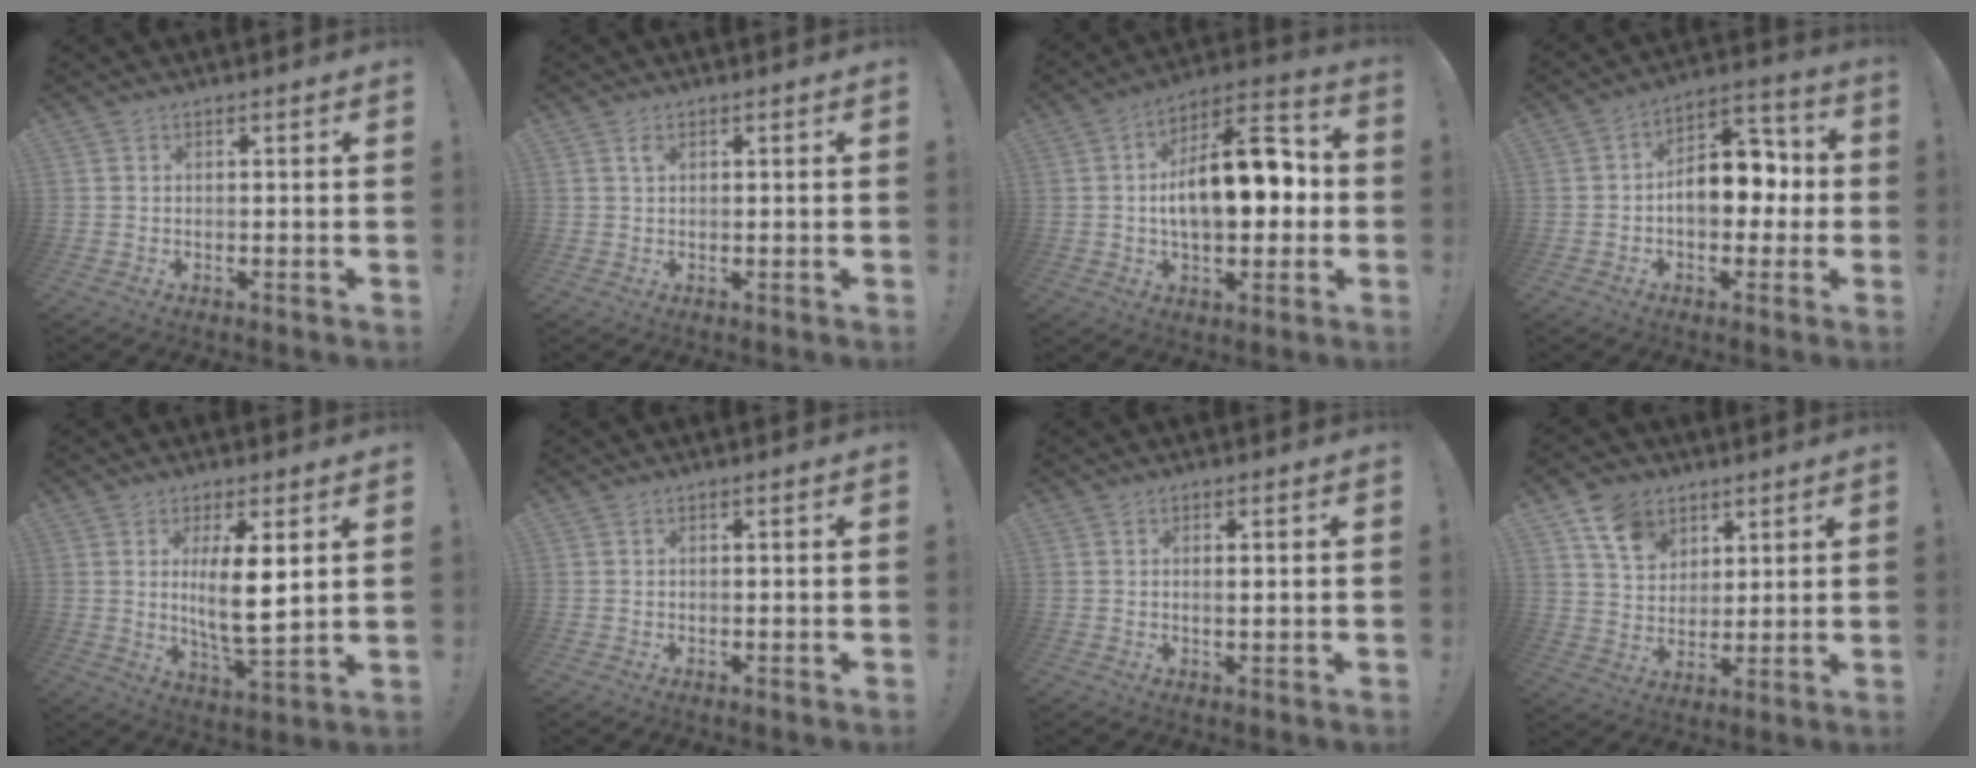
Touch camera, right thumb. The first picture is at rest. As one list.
[{"total": 1.5, "force": [0.8, 0.6, 1.1], "torque": [-0.015, -0.002, 0.012]}, {"total": 17.8, "force": [-0.2, 9.3, 15.2], "torque": [-0.224, 0.012, -0.005]}, {"total": 13.0, "force": [-0.8, 8.7, 9.6], "torque": [-0.127, 0.016, -0.010]}, {"total": 10.7, "force": [2.1, 2.7, 10.1], "torque": [-0.181, -0.017, 0.030]}, {"total": 0.0}, {"total": 1.3, "force": [0.3, 0.1, 1.2], "torque": [-0.014, -0.005, 0.002]}, {"total": 10.7, "force": [6.4, 7.6, 3.8], "torque": [-0.061, -0.034, 0.125]}]